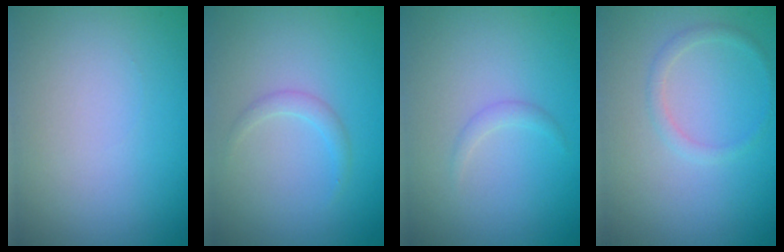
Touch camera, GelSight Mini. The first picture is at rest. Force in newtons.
{"total": 1.1, "press": 1.1, "slide": 0.1}
{"total": 0.8, "press": 0.8, "slide": 0.0}
{"total": 1.2, "press": 1.2, "slide": 0.2}